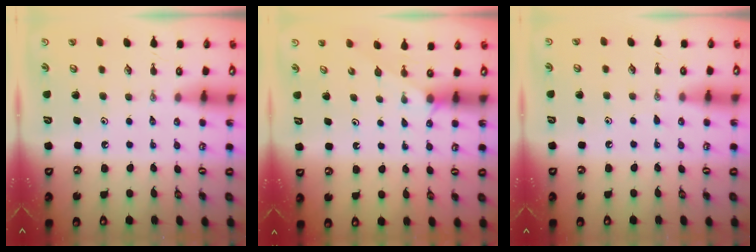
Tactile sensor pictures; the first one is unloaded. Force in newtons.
{"total": 1.3, "press": 1.3, "slide": 0.3}
{"total": 3.0, "press": 2.9, "slide": 0.4}